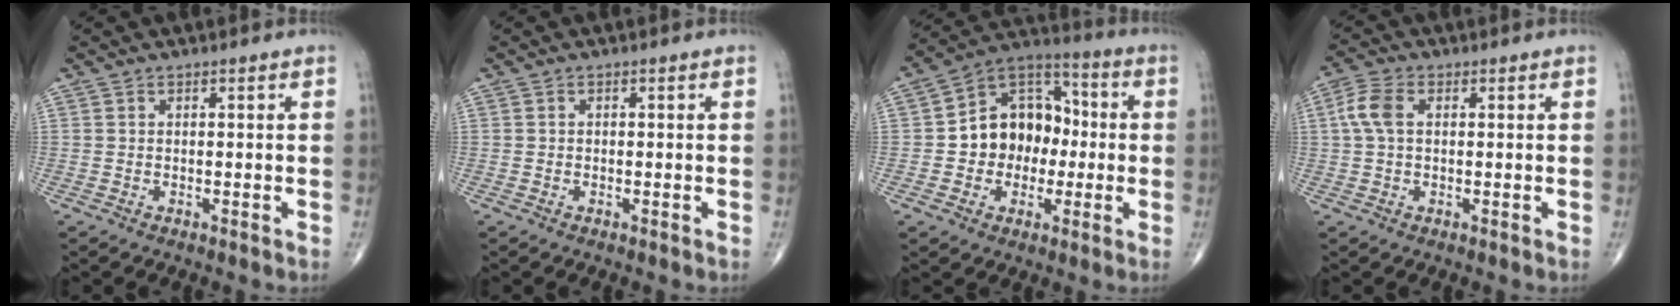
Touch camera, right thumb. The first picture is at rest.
{"total": 0.0}
{"total": 14.5, "force": [-0.9, 11.4, 8.9], "torque": [-0.089, 0.038, -0.023]}
{"total": 5.2, "force": [0.9, 3.1, 4.1], "torque": [-0.103, 0.016, 0.013]}